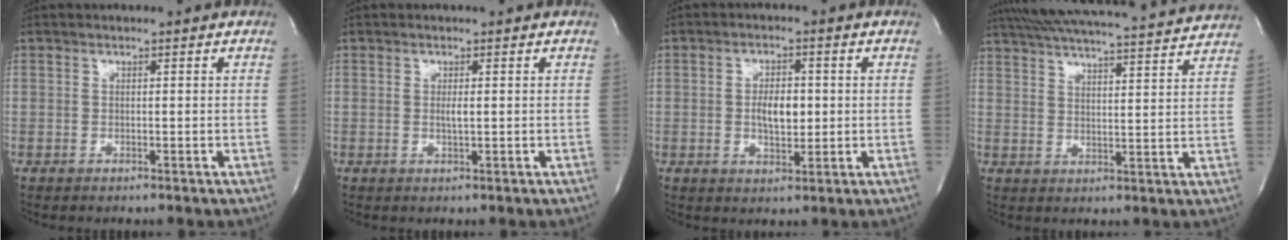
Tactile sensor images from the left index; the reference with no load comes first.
{"total": 1.1, "force": [0.0, 0.1, 1.1], "torque": [-0.025, -0.004, 0.000]}
{"total": 4.9, "force": [-0.1, 2.3, 4.3], "torque": [-0.075, -0.002, 0.001]}
{"total": 22.3, "force": [20.7, 0.6, 8.3], "torque": [-0.145, -0.003, 0.274]}